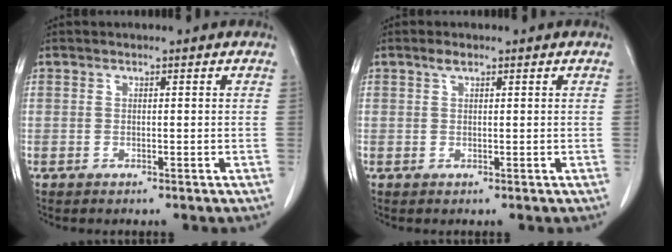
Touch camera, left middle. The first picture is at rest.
{"total": 1.1, "force": [0.8, 0.3, 0.7], "torque": [-0.014, 0.004, 0.015]}